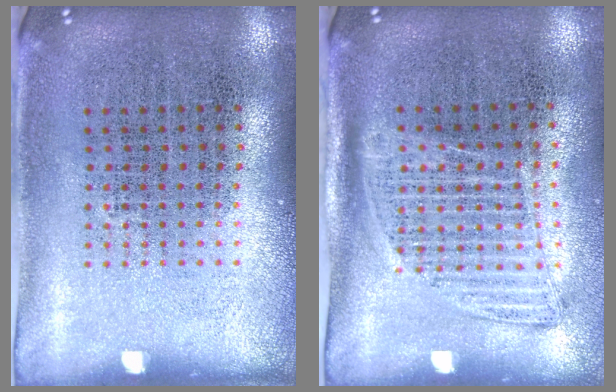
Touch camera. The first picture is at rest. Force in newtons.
{"total": 1.3, "press": 1.1, "slide": 0.7}